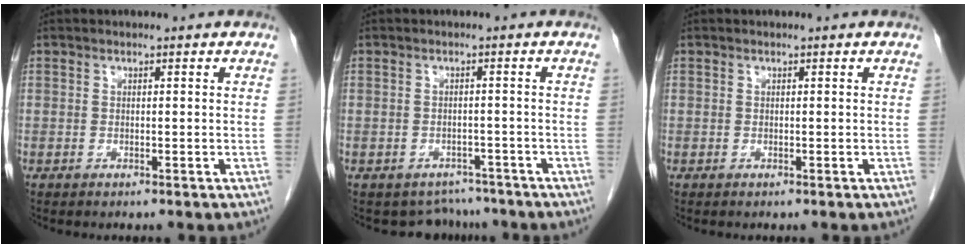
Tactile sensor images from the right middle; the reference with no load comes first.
{"total": 4.4, "force": [-3.9, 1.9, -0.8], "torque": [0.013, 0.016, -0.051]}
{"total": 0.0}